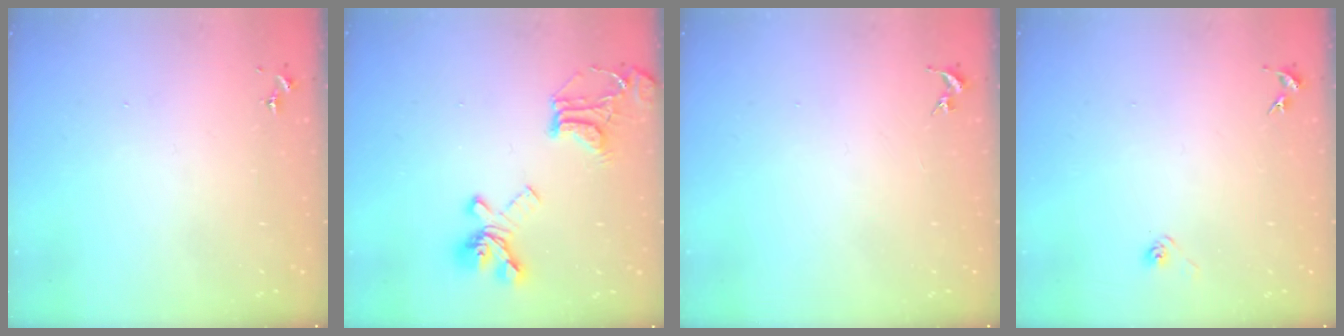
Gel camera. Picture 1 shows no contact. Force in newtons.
{"total": 20.9, "press": 20.8, "slide": 2.1}
{"total": 0.0}
{"total": 3.2, "press": 3.0, "slide": 1.3}